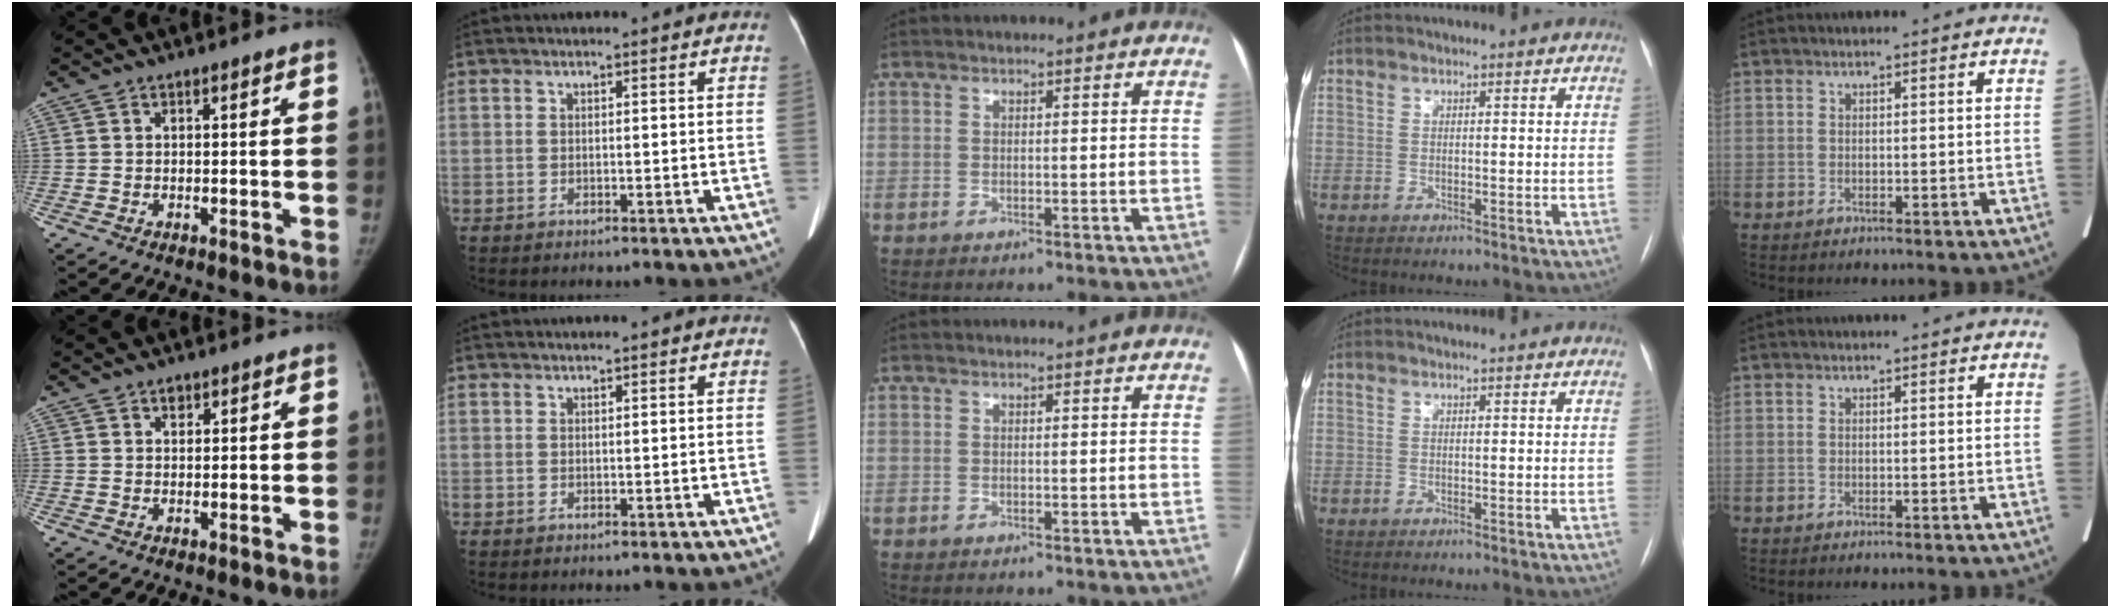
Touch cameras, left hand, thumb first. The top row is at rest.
{"thumb": {"total": 1.4, "force": [0.9, 1.0, 0.6], "torque": [0.003, -0.003, 0.012]}, "index": {"total": 0.8, "force": [0.7, -0.1, 0.4], "torque": [-0.006, 0.021, 0.018]}}